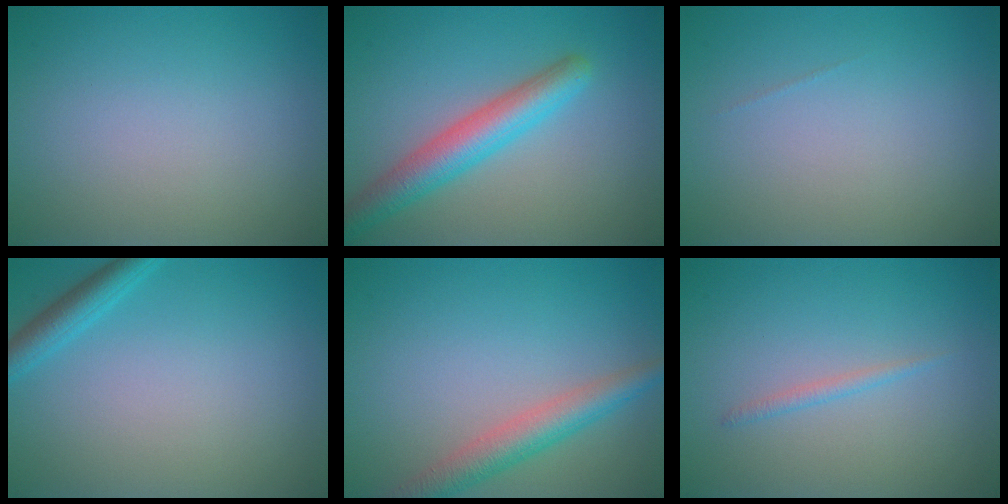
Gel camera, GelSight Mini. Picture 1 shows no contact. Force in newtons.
{"total": 4.8, "press": 4.8, "slide": 0.1}
{"total": 0.0}
{"total": 2.3, "press": 2.2, "slide": 0.2}
{"total": 3.8, "press": 3.8, "slide": 0.1}
{"total": 0.9, "press": 0.9, "slide": 0.1}